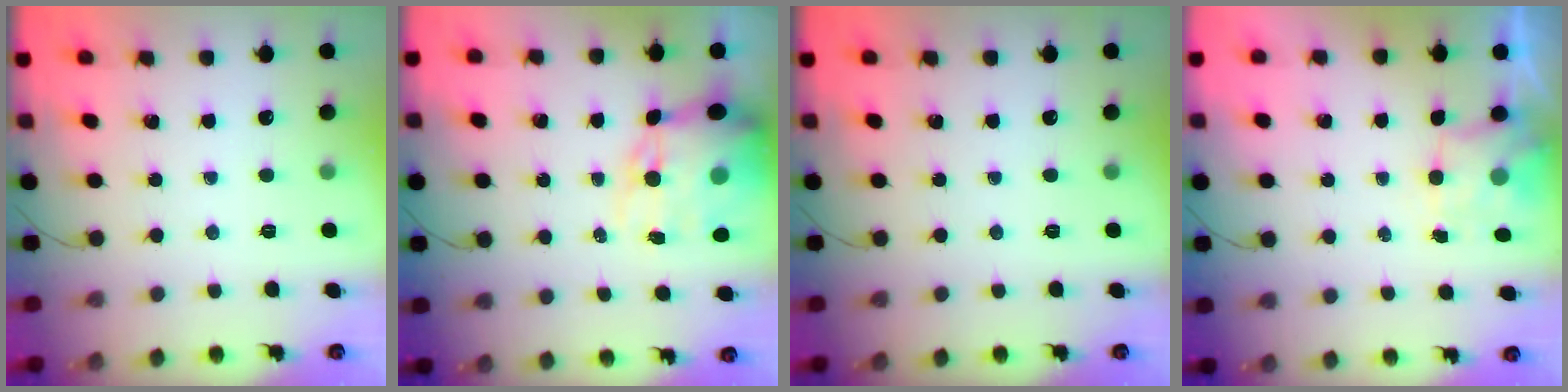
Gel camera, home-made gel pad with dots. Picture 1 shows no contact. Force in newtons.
{"total": 14.5, "press": 14.1, "slide": 3.3}
{"total": 0.0}
{"total": 2.0, "press": 1.9, "slide": 0.5}